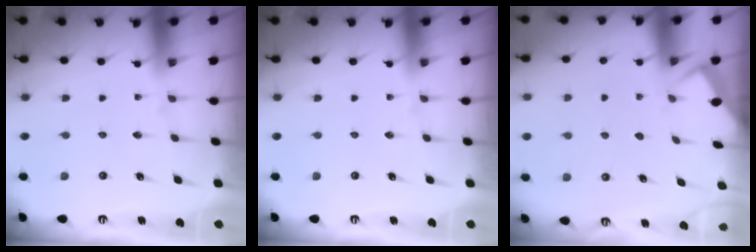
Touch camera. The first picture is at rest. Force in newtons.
{"total": 0.0}
{"total": 2.5, "press": 2.5, "slide": 0.4}